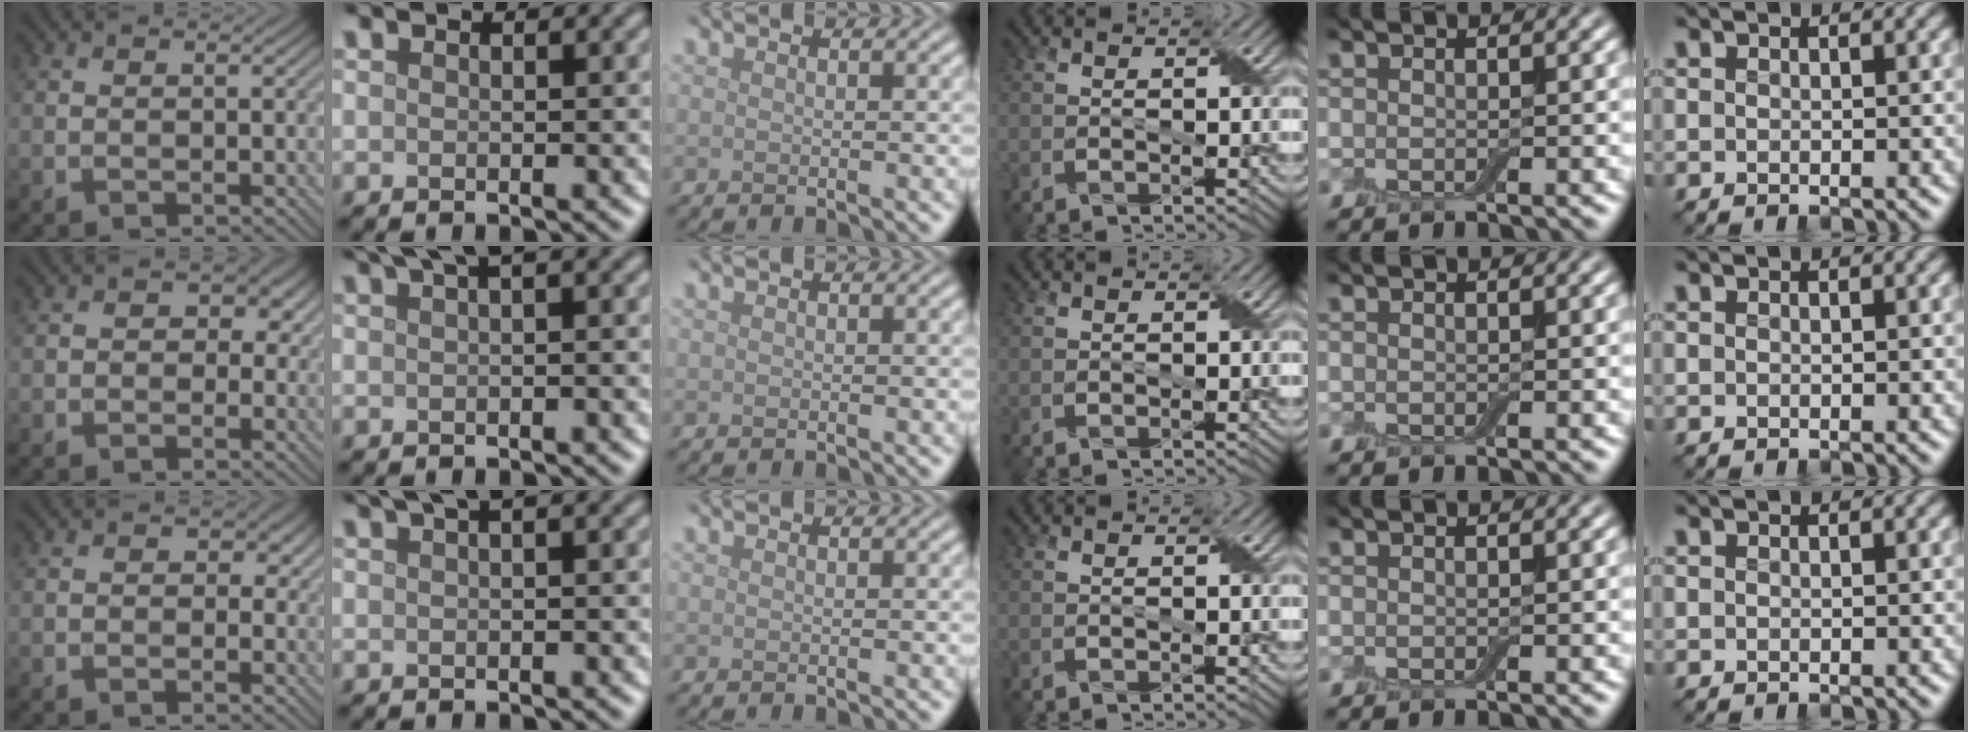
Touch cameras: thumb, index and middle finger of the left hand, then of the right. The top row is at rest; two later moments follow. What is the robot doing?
{"motion": "peel", "object": "small bumper sticker"}